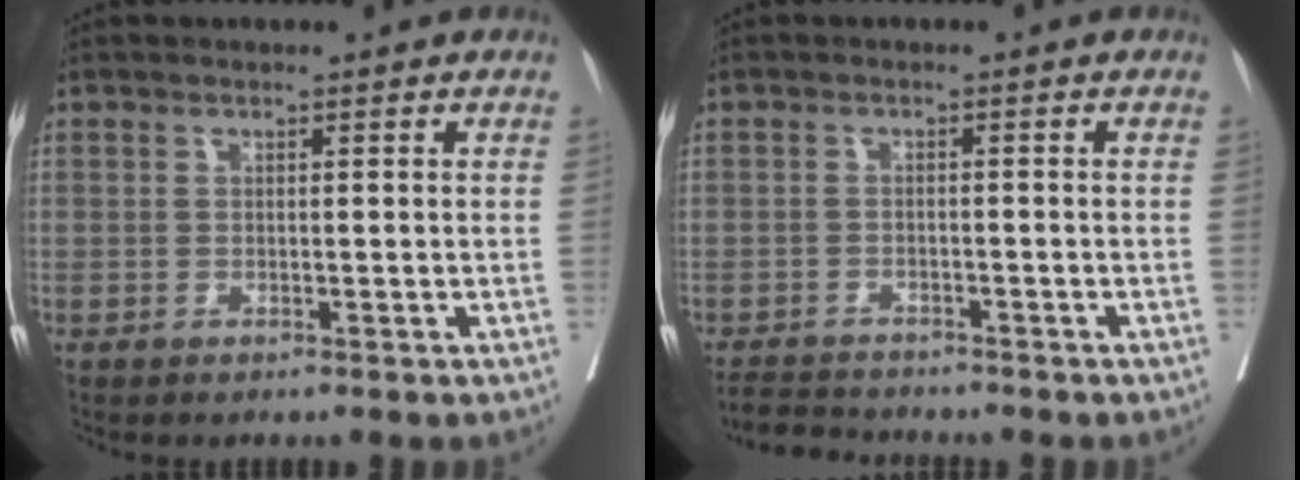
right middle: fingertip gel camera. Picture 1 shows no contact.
{"total": 4.2, "force": [-4.1, 0.4, 0.4], "torque": [-0.002, -0.015, -0.072]}